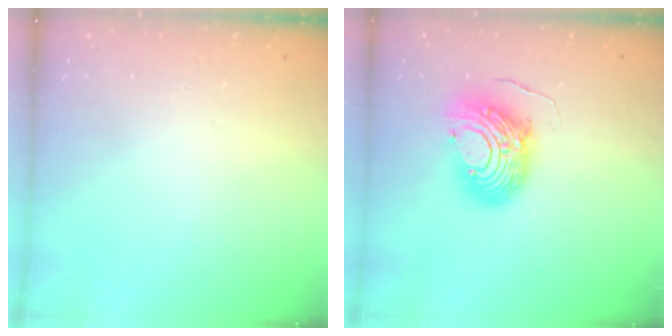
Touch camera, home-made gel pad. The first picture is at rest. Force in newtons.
{"total": 12.2, "press": 12.1, "slide": 0.9}